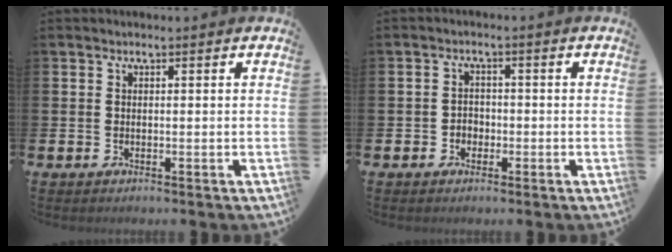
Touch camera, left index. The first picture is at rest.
{"total": 1.9, "force": [-0.8, 1.7, 0.4], "torque": [-0.006, 0.003, -0.021]}